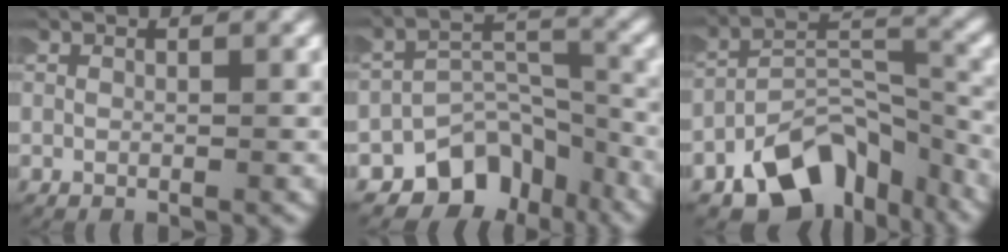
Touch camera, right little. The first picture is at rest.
{"total": 9.5, "force": [-5.6, 6.6, 3.7], "torque": [-0.065, -0.014, -0.094]}
{"total": 7.6, "force": [-5.3, 3.9, 3.9], "torque": [-0.055, 0.001, -0.091]}